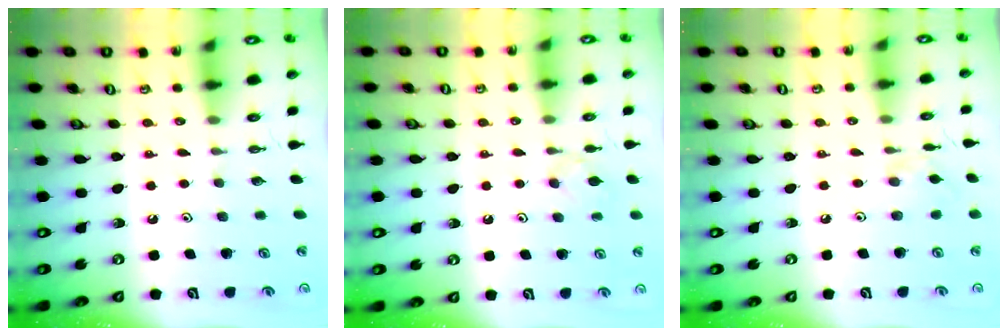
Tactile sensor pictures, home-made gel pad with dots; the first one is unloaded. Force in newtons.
{"total": 2.9, "press": 2.8, "slide": 0.6}
{"total": 4.0, "press": 4.0, "slide": 0.8}